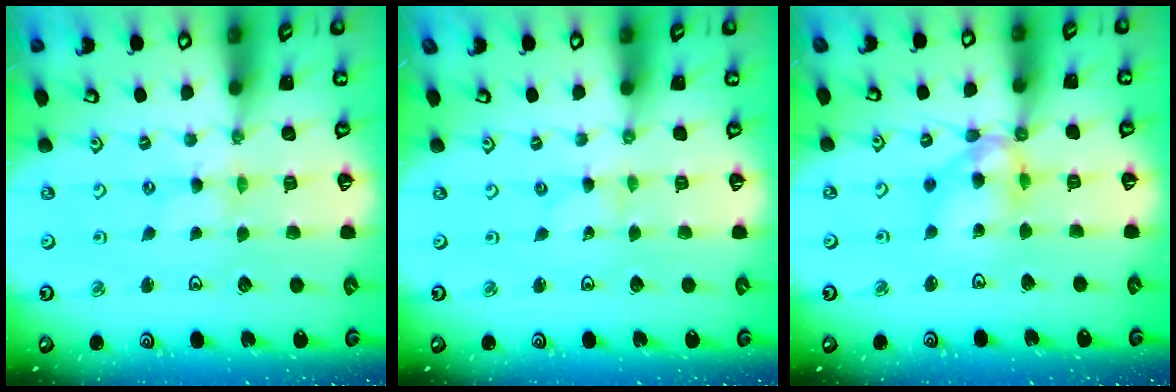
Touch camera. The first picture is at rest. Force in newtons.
{"total": 0.0}
{"total": 11.8, "press": 11.7, "slide": 1.1}